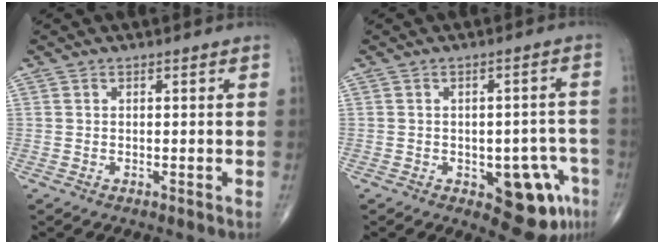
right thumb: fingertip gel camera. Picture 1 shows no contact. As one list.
[{"total": 10.5, "force": [-4.2, 5.0, 8.2], "torque": [-0.060, 0.019, -0.044]}]